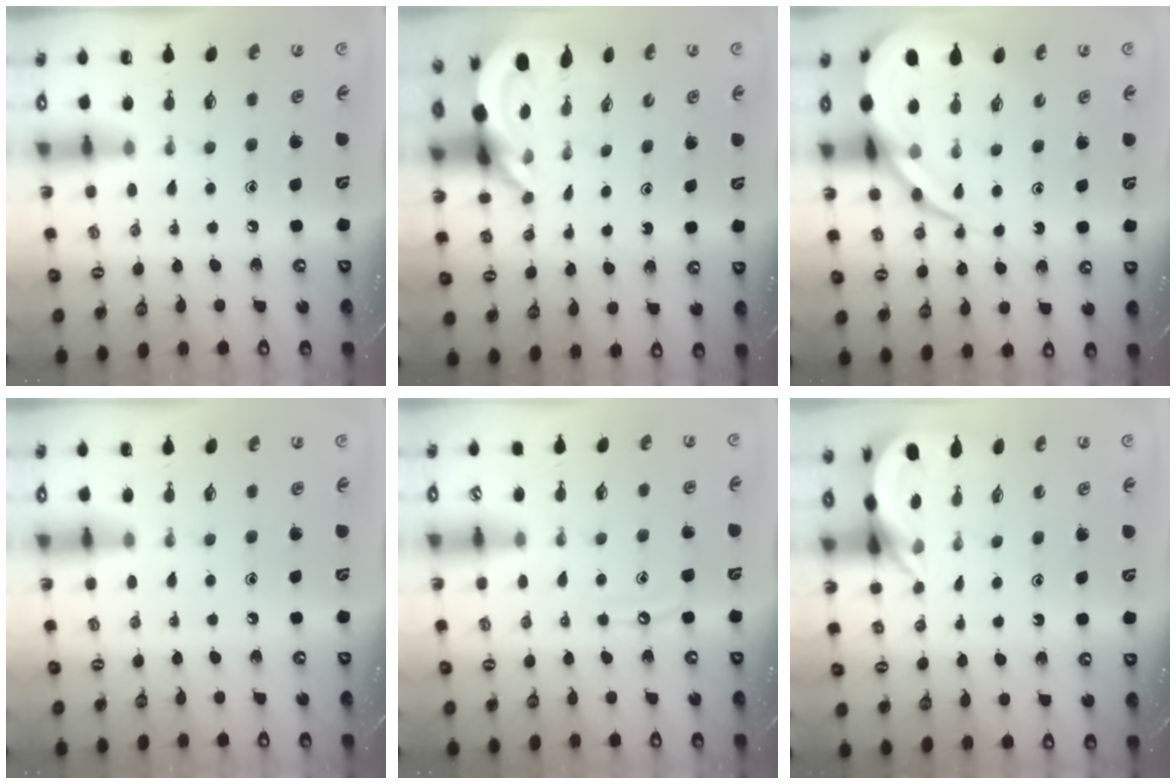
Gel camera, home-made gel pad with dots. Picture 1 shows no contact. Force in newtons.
{"total": 6.4, "press": 6.4, "slide": 0.5}
{"total": 12.6, "press": 12.5, "slide": 1.2}
{"total": 0.0}
{"total": 5.6, "press": 5.6, "slide": 0.6}
{"total": 4.7, "press": 4.7, "slide": 0.3}